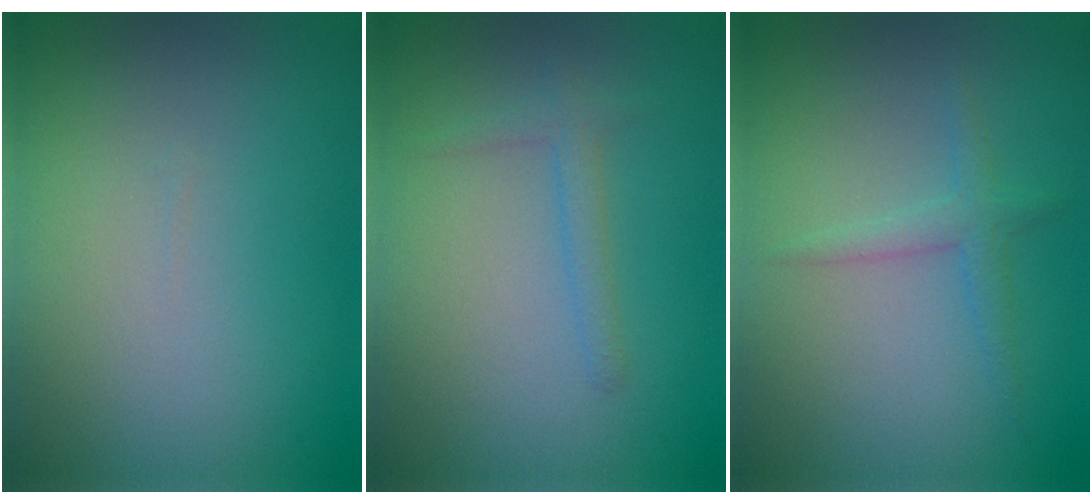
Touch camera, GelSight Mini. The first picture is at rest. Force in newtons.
{"total": 1.6, "press": 1.6, "slide": 0.1}
{"total": 1.6, "press": 1.6, "slide": 0.1}